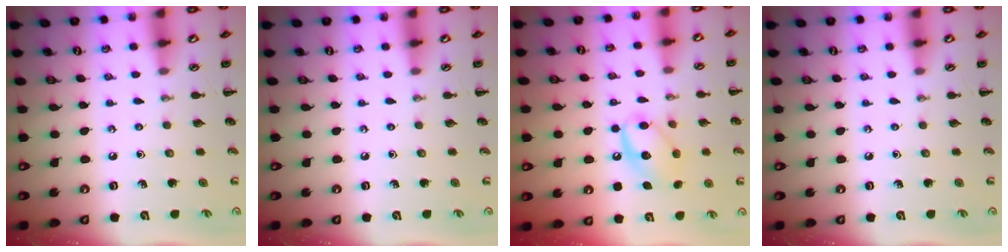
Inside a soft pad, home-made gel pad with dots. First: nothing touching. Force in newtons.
{"total": 0.0}
{"total": 12.4, "press": 12.3, "slide": 1.6}
{"total": 0.0}